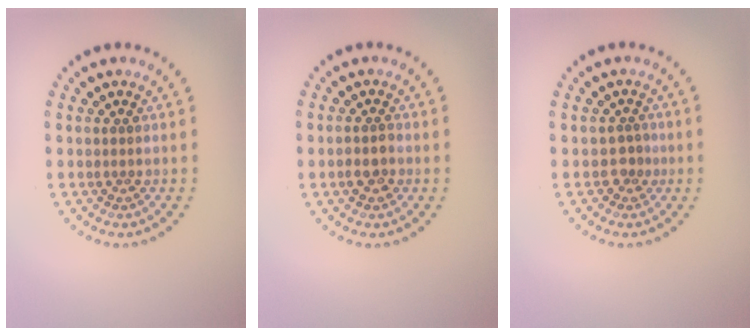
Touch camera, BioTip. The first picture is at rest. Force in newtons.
{"total": 1.7, "press": 1.7, "slide": 0.4}
{"total": 1.3, "press": 0.9, "slide": 0.8}